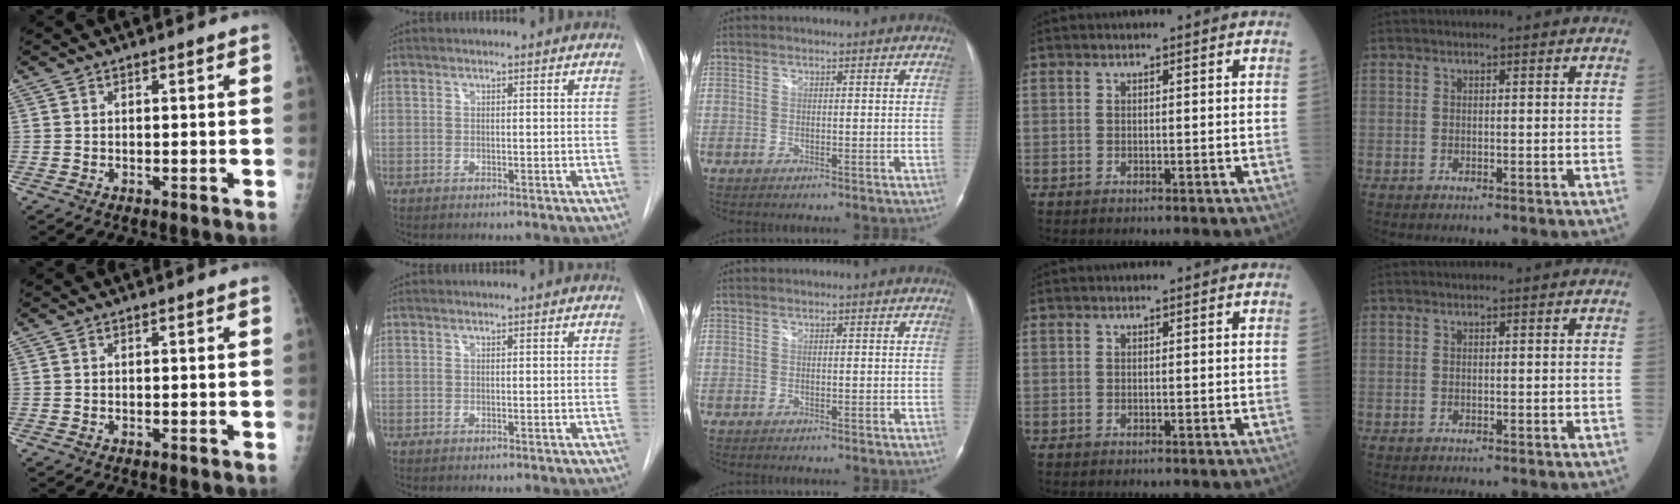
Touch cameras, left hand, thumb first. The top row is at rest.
{}